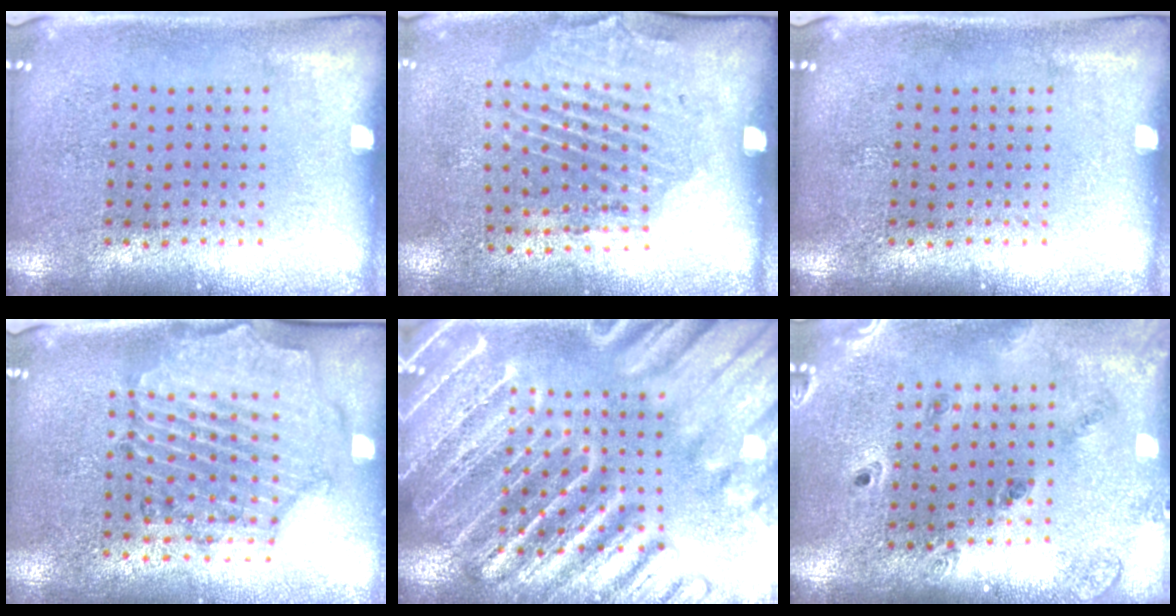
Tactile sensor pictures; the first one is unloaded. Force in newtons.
{"total": 1.9, "press": 1.2, "slide": 1.5}
{"total": 0.0}
{"total": 1.0, "press": 1.0, "slide": 0.3}
{"total": 6.1, "press": 6.1, "slide": 0.7}
{"total": 1.3, "press": 1.3, "slide": 0.2}